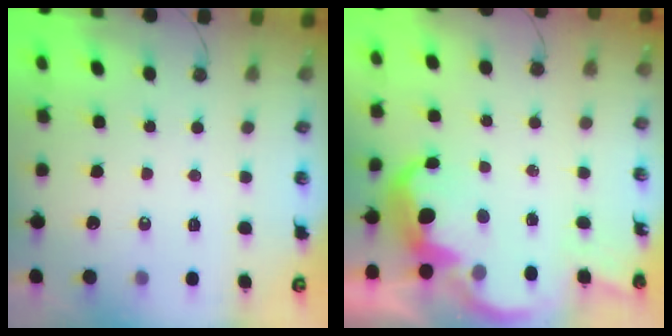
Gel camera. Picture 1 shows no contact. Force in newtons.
{"total": 7.6, "press": 7.5, "slide": 0.6}